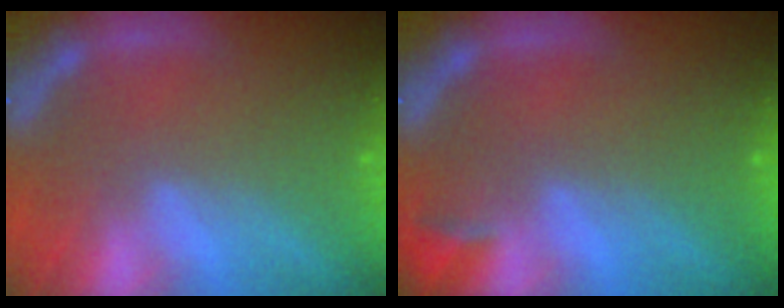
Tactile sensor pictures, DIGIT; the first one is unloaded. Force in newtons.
{"total": 1.4}